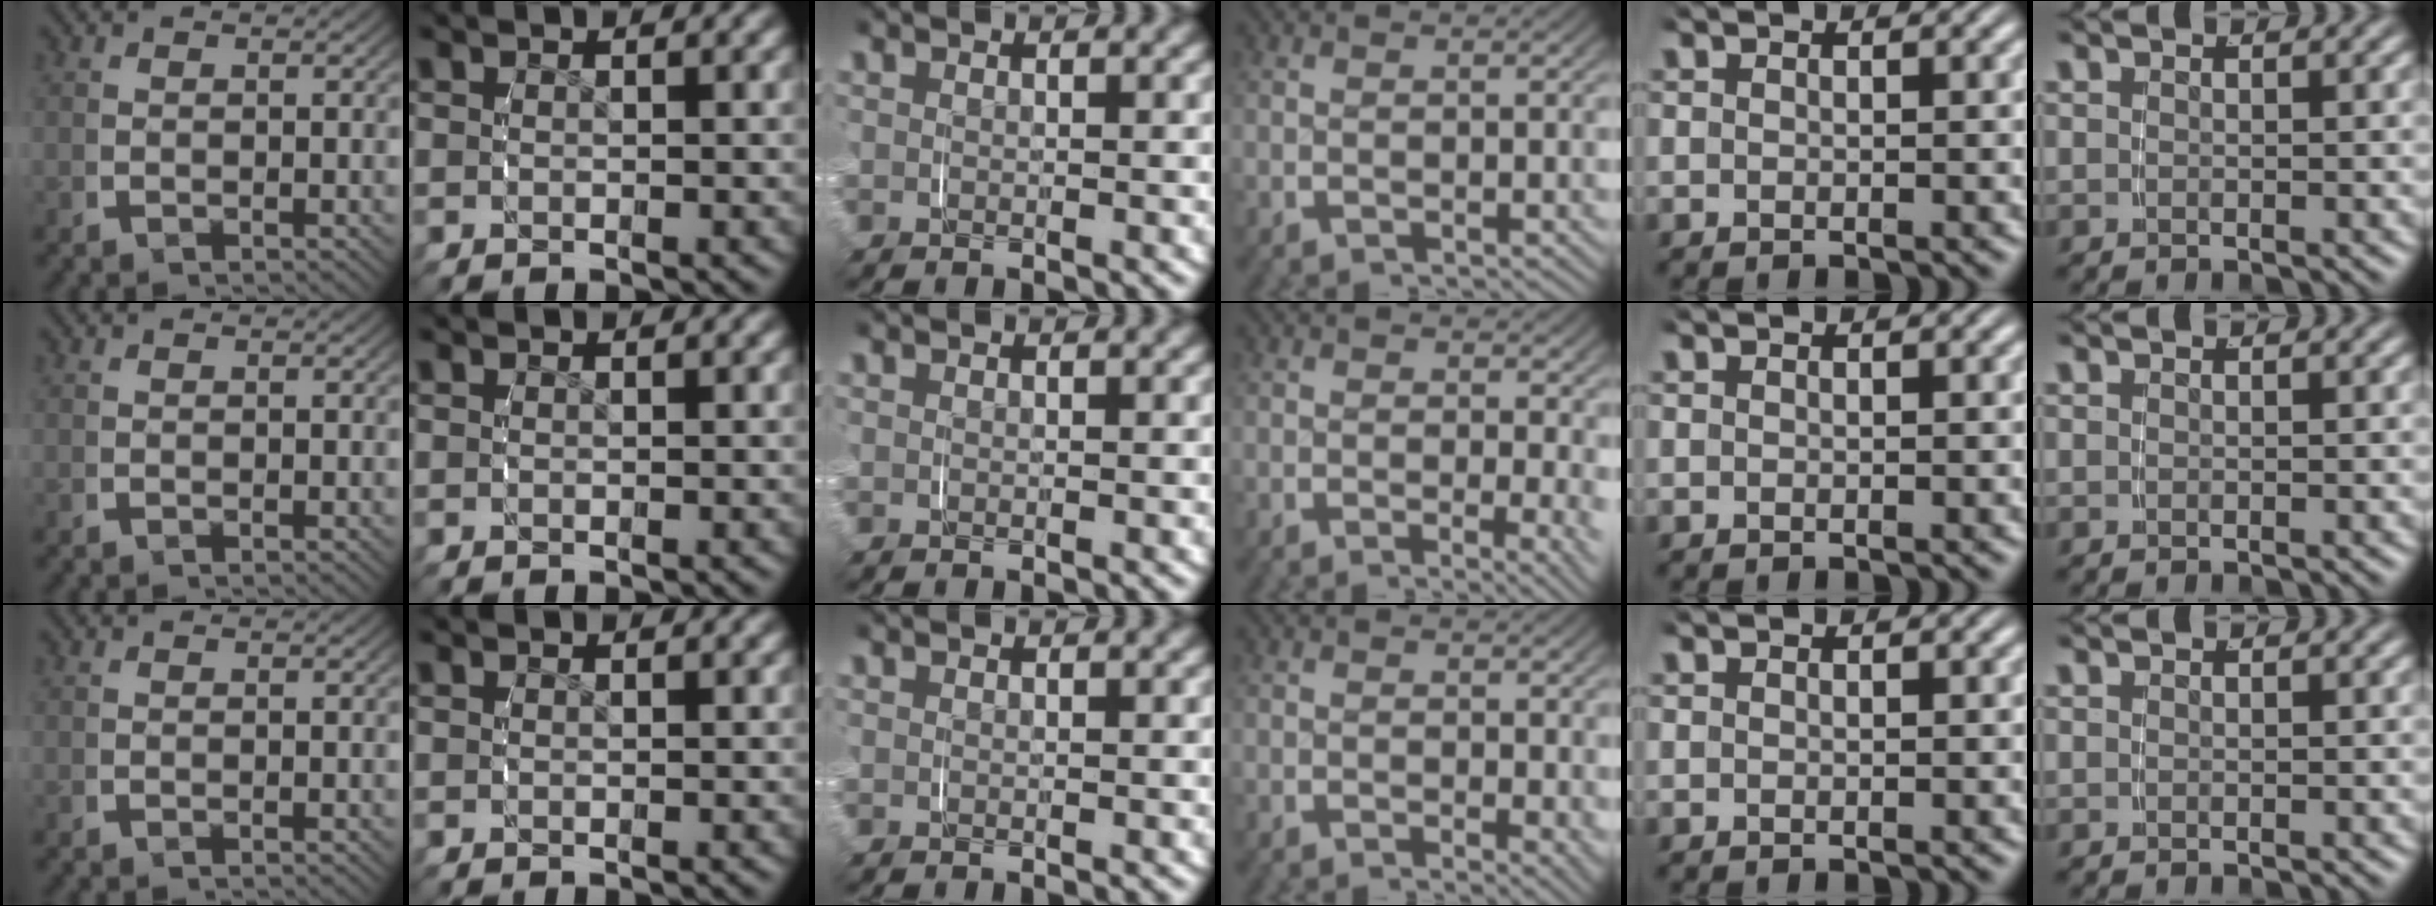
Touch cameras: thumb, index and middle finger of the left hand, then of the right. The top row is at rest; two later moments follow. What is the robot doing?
{"motion": "grasp_and_lifting", "object": "jewelry box"}